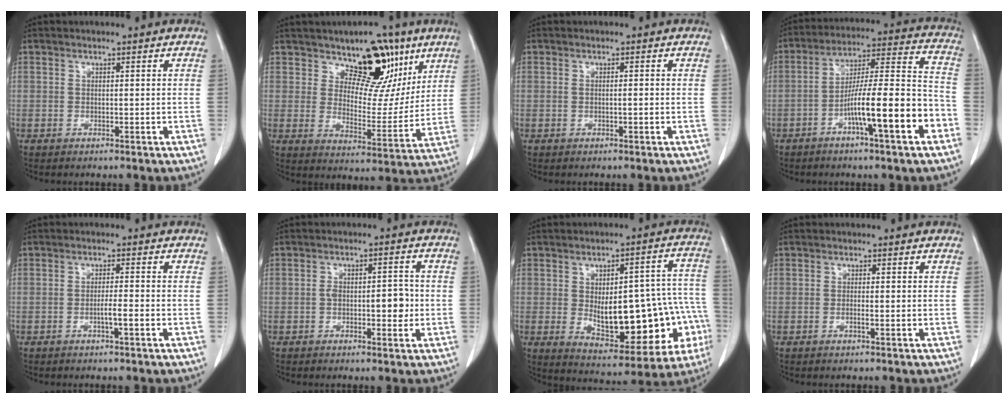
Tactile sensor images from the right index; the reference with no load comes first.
{"total": 11.6, "force": [7.3, 5.9, 6.8], "torque": [-0.076, -0.008, 0.116]}
{"total": 0.7, "force": [-0.1, 0.1, 0.7], "torque": [-0.011, 0.001, 0.004]}
{"total": 14.9, "force": [-6.1, 1.0, 13.6], "torque": [-0.220, 0.012, -0.097]}
{"total": 2.3, "force": [-0.9, -0.1, 2.1], "torque": [-0.035, 0.001, -0.016]}
{"total": 4.9, "force": [-0.8, 2.2, 4.3], "torque": [-0.062, 0.014, -0.008]}
{"total": 20.4, "force": [-3.7, 7.8, 18.5], "torque": [-0.188, 0.039, -0.018]}
{"total": 0.9, "force": [-0.3, 0.0, 0.8], "torque": [-0.016, 0.001, -0.003]}